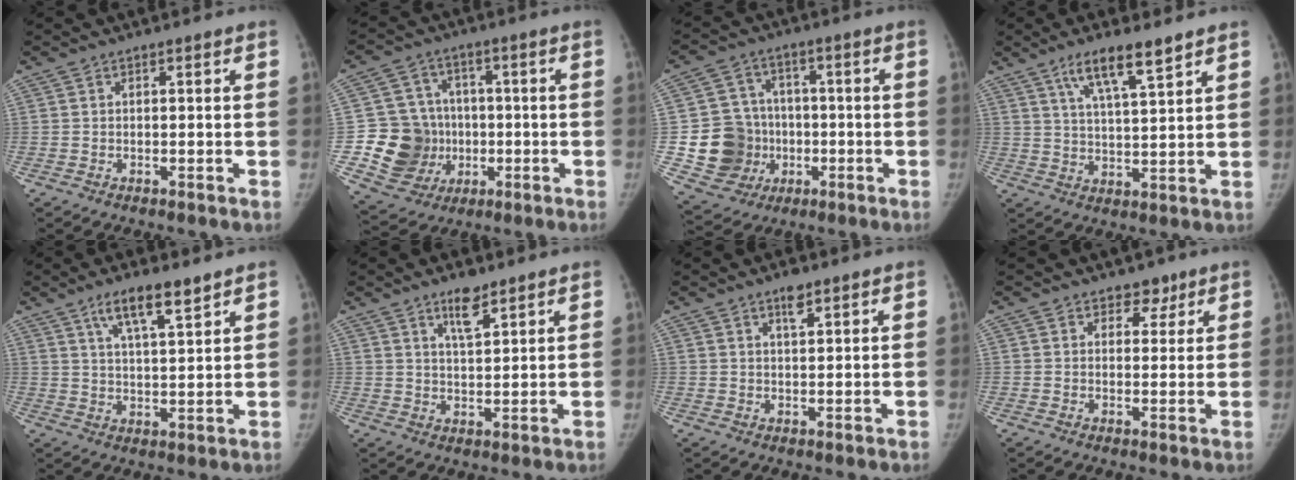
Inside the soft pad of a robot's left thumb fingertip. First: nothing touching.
{"total": 13.7, "force": [-1.7, 12.7, 4.9], "torque": [-0.050, 0.014, -0.015]}
{"total": 13.4, "force": [-2.0, 12.4, 4.6], "torque": [-0.052, 0.017, -0.021]}
{"total": 8.9, "force": [5.8, 1.5, 6.5], "torque": [-0.112, -0.028, 0.109]}
{"total": 8.3, "force": [5.5, 1.8, 5.8], "torque": [-0.096, -0.028, 0.102]}
{"total": 5.4, "force": [3.8, 1.7, 3.4], "torque": [-0.047, -0.028, 0.066]}
{"total": 3.0, "force": [2.1, 1.0, 1.9], "torque": [-0.026, -0.010, 0.035]}
{"total": 3.4, "force": [2.3, 2.3, 0.8], "torque": [0.016, -0.012, 0.030]}